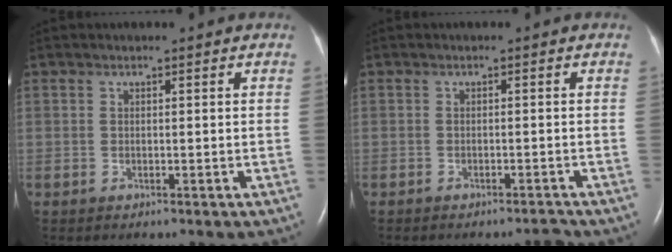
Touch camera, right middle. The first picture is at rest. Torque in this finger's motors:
{"motor_torque": [-0.10, 0.10, -0.08, -0.01]}